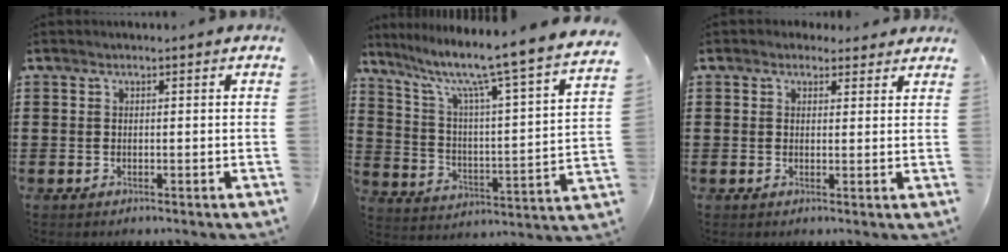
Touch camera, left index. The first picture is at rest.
{"total": 9.3, "force": [7.5, -0.5, 5.6], "torque": [-0.130, -0.067, 0.109]}
{"total": 1.9, "force": [1.6, 1.0, 0.2], "torque": [-0.002, 0.002, 0.028]}